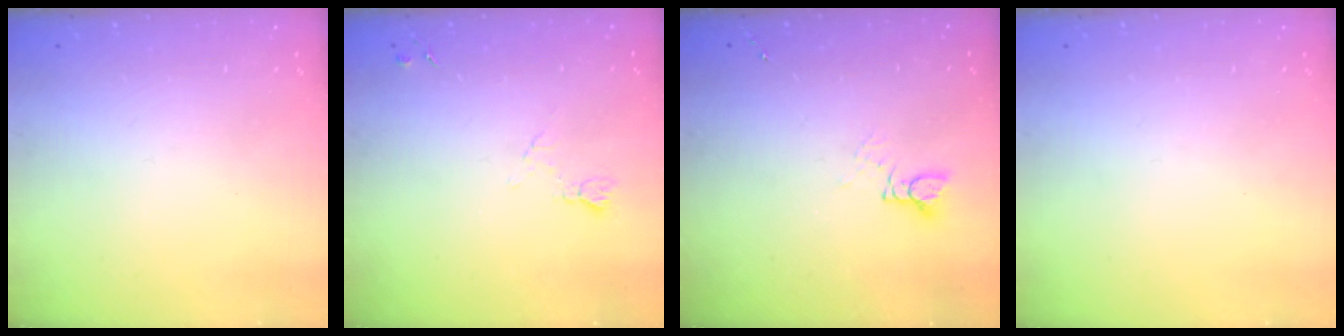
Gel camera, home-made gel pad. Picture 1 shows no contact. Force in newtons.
{"total": 5.4, "press": 5.3, "slide": 0.9}
{"total": 2.4, "press": 2.4, "slide": 0.3}
{"total": 0.0}